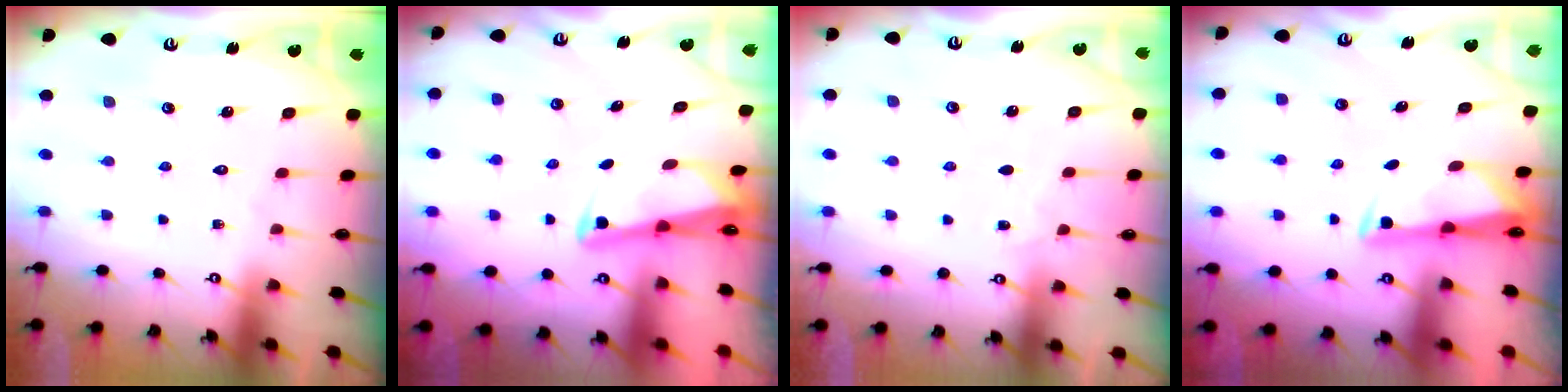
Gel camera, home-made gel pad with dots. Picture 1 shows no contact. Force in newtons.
{"total": 2.5, "press": 2.5, "slide": 0.2}
{"total": 2.5, "press": 2.5, "slide": 0.4}
{"total": 2.7, "press": 2.7, "slide": 0.5}